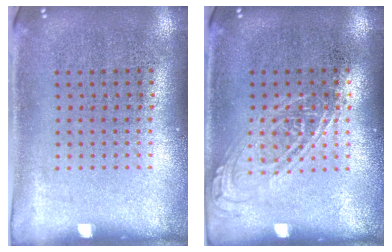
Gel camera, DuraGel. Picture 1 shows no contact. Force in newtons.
{"total": 1.1, "press": 1.1, "slide": 0.1}